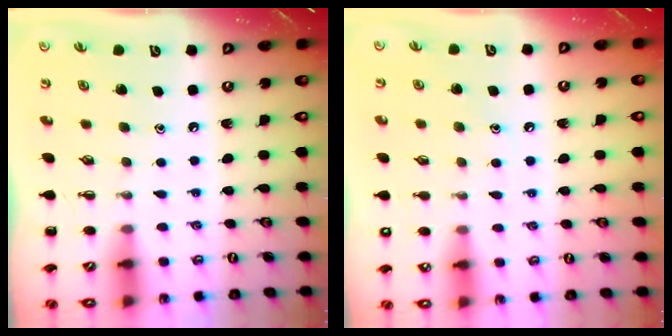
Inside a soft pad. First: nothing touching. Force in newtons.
{"total": 7.2, "press": 7.0, "slide": 1.8}